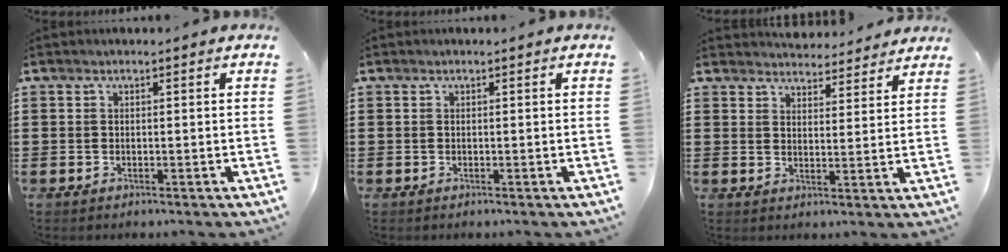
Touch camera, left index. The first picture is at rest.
{"total": 0.0}
{"total": 4.0, "force": [4.0, 0.4, 0.0], "torque": [-0.005, -0.022, 0.071]}